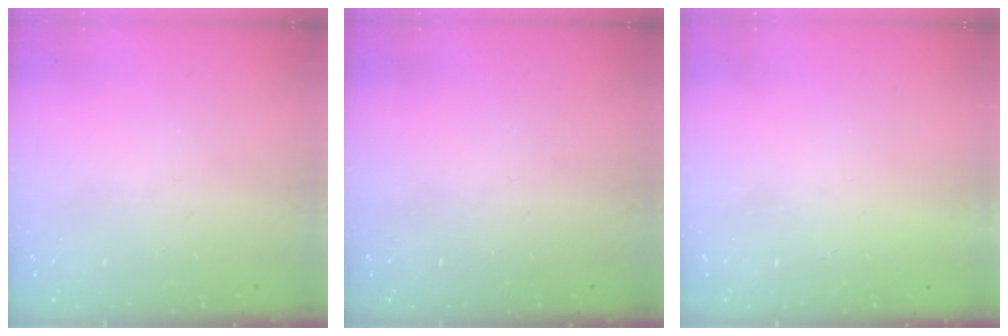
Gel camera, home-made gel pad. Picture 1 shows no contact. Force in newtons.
{"total": 0.0}
{"total": 1.7, "press": 1.7, "slide": 0.1}